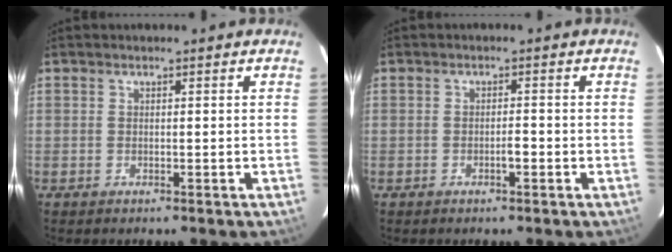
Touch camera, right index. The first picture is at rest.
{"total": 1.5, "force": [-0.6, 0.3, 1.3], "torque": [-0.021, 0.002, -0.010]}